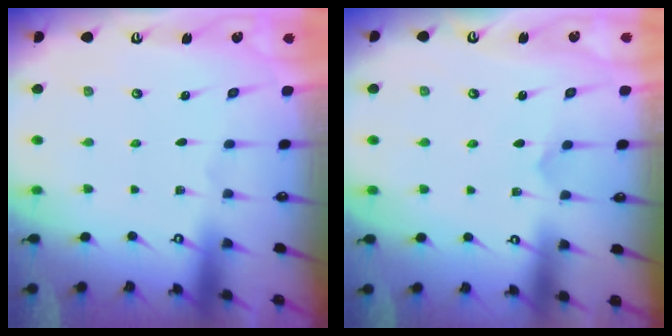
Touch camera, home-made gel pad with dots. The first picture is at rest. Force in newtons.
{"total": 2.7, "press": 2.7, "slide": 0.3}